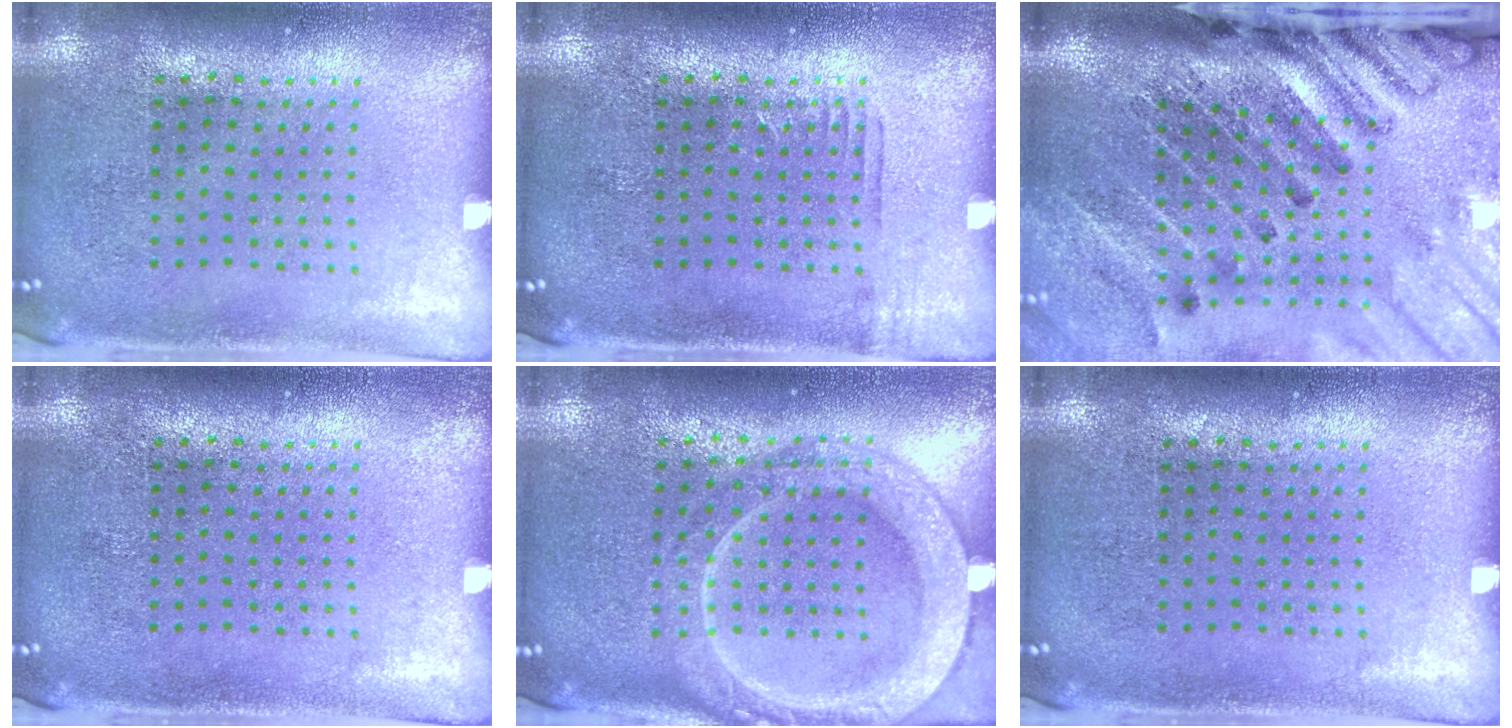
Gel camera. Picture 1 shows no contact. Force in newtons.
{"total": 0.7, "press": 0.6, "slide": 0.2}
{"total": 4.2, "press": 3.2, "slide": 2.8}
{"total": 0.0}
{"total": 2.2, "press": 2.2, "slide": 0.3}
{"total": 0.0}